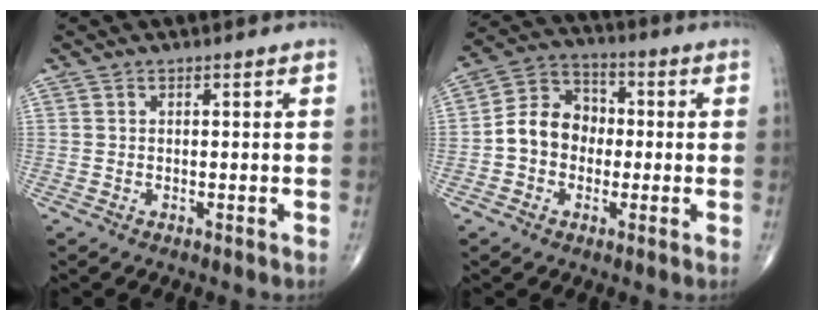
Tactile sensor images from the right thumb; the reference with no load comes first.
{"total": 9.7, "force": [-1.1, 8.0, 5.3], "torque": [-0.071, 0.038, -0.035]}